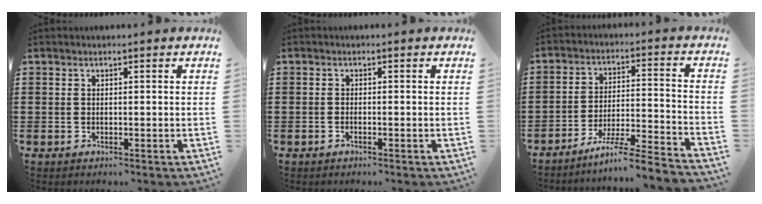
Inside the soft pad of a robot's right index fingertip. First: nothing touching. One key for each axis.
{"total": 0.6, "fx": -0.4, "fy": -0.1, "fz": 0.4, "tx": -0.010, "ty": -0.006, "tz": -0.006}
{"total": 7.1, "fx": -6.1, "fy": -0.2, "fz": 3.6, "tx": -0.071, "ty": -0.010, "tz": -0.119}